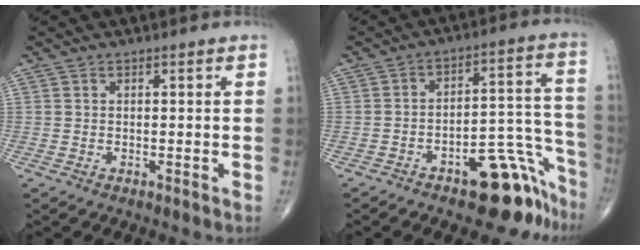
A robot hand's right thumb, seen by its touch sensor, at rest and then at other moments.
{"total": 14.2, "force": [-8.9, 5.9, 9.3], "torque": [-0.070, 0.093, -0.120]}